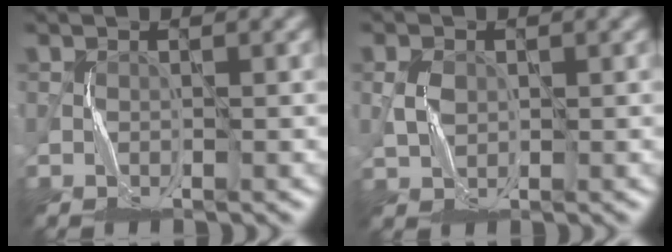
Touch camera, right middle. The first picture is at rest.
{"total": 1.5, "force": [0.5, 1.2, 0.8], "torque": [-0.020, 0.001, 0.011]}